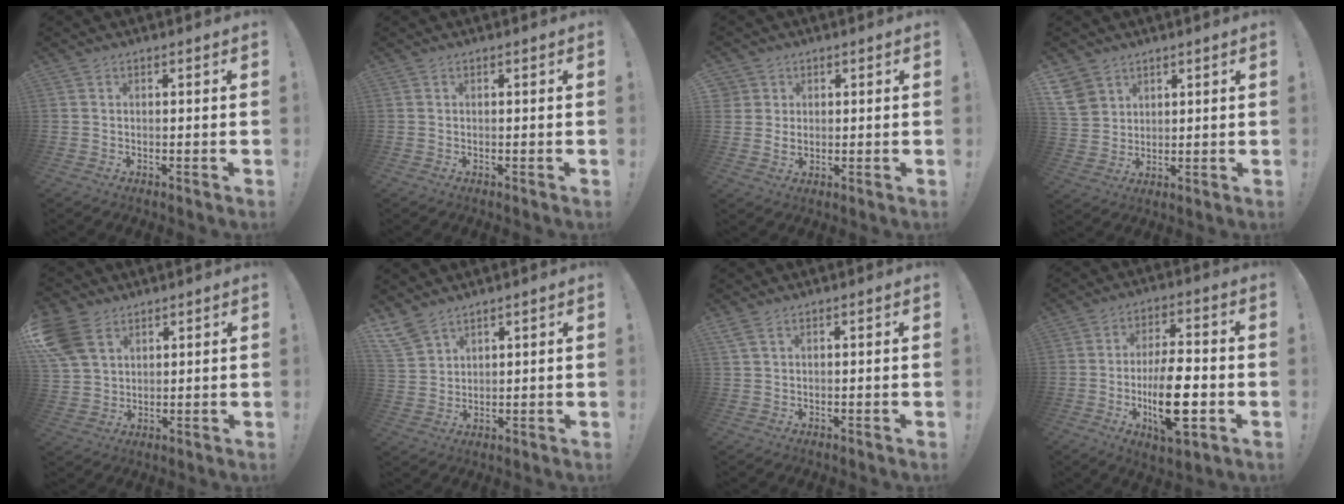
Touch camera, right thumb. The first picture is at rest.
{"total": 0.0}
{"total": 3.6, "force": [1.4, 3.2, 0.9], "torque": [-0.017, -0.004, 0.026]}
{"total": 7.9, "force": [4.3, 6.3, 2.1], "torque": [-0.034, -0.024, 0.090]}
{"total": 10.9, "force": [5.7, 7.4, 5.6], "torque": [-0.115, -0.017, 0.117]}
{"total": 6.8, "force": [5.5, 3.1, 2.4], "torque": [-0.055, -0.028, 0.111]}
{"total": 2.3, "force": [1.3, 1.0, 1.7], "torque": [-0.036, 0.003, 0.025]}
{"total": 15.2, "force": [-4.0, 6.4, 13.2], "torque": [-0.236, 0.009, -0.066]}